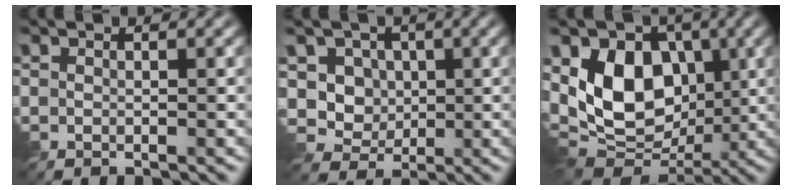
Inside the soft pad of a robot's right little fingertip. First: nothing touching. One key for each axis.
{"total": 5.5, "fx": 1.5, "fy": 4.8, "fz": 2.5, "tx": -0.060, "ty": -0.002, "tz": 0.025}
{"total": 9.5, "fx": 1.6, "fy": 6.7, "fz": 6.6, "tx": -0.121, "ty": -0.010, "tz": 0.016}